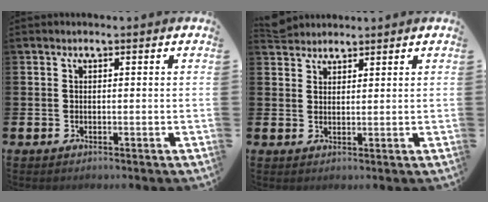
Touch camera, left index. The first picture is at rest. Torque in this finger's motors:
{"motor_torque": [0.13, -2.01, 0.14, 0.05]}